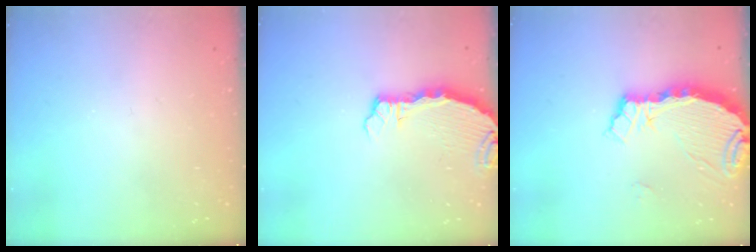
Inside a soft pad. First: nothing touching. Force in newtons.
{"total": 5.1, "press": 5.1, "slide": 0.6}
{"total": 6.7, "press": 6.7, "slide": 0.8}